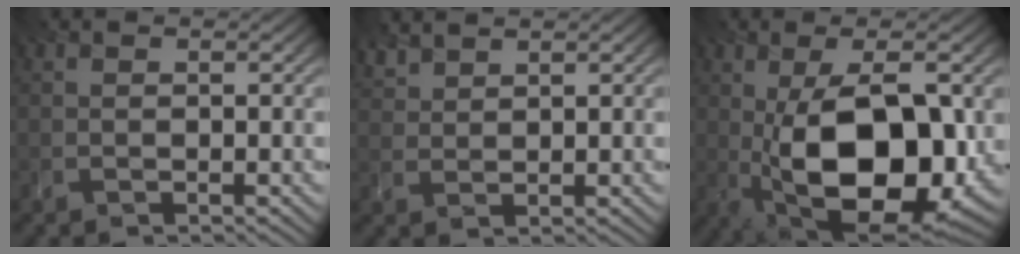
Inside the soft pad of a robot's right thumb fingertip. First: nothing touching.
{"total": 2.5, "force": [2.3, 0.6, 0.7], "torque": [-0.019, 0.004, 0.052]}
{"total": 16.8, "force": [-2.1, 8.1, 14.6], "torque": [-0.245, -0.024, -0.025]}